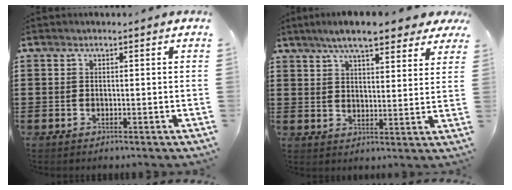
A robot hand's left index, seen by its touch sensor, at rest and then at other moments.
{"total": 7.9, "force": [6.5, 1.5, 4.2], "torque": [-0.092, -0.010, 0.117]}